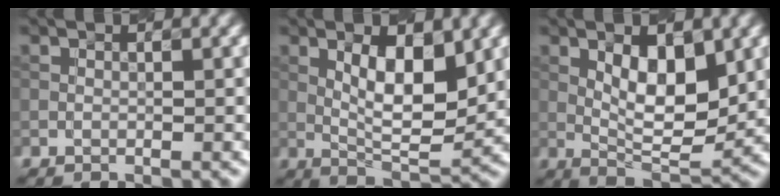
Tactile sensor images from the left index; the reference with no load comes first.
{"total": 6.3, "force": [1.6, 2.2, 5.7], "torque": [-0.092, -0.006, 0.030]}
{"total": 6.1, "force": [1.4, 2.3, 5.4], "torque": [-0.083, -0.004, 0.026]}